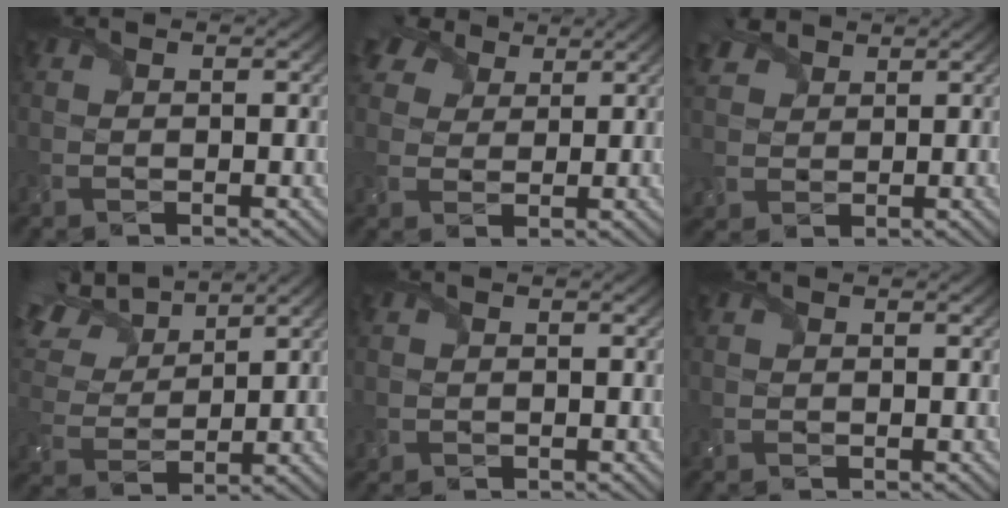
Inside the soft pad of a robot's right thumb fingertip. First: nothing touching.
{"total": 6.3, "force": [4.2, 3.9, 2.5], "torque": [-0.066, 0.015, 0.073]}
{"total": 4.7, "force": [2.9, 3.4, 1.6], "torque": [-0.058, 0.011, 0.054]}
{"total": 11.9, "force": [8.5, 4.8, 6.9], "torque": [-0.196, 0.040, 0.146]}
{"total": 0.6, "force": [-0.1, 0.6, 0.1], "torque": [-0.004, -0.005, -0.001]}
{"total": 0.0}